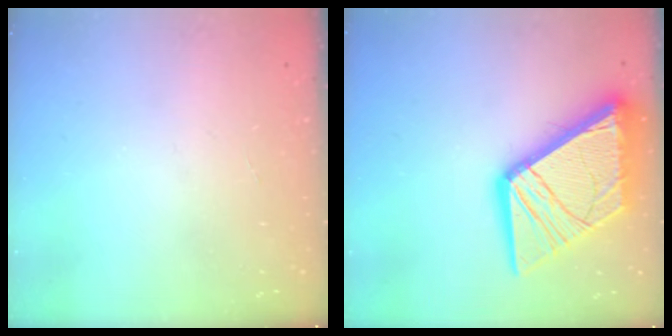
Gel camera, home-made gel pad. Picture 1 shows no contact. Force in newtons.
{"total": 24.9, "press": 24.8, "slide": 2.8}